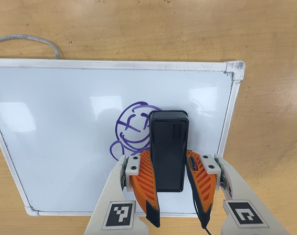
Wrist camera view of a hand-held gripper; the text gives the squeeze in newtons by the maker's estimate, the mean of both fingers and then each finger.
{"total": 11.4, "left": 11.1, "right": 11.7}